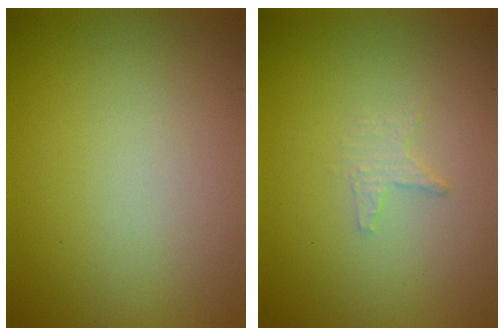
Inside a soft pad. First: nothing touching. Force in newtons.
{"total": 1.2, "press": 1.2, "slide": 0.4}